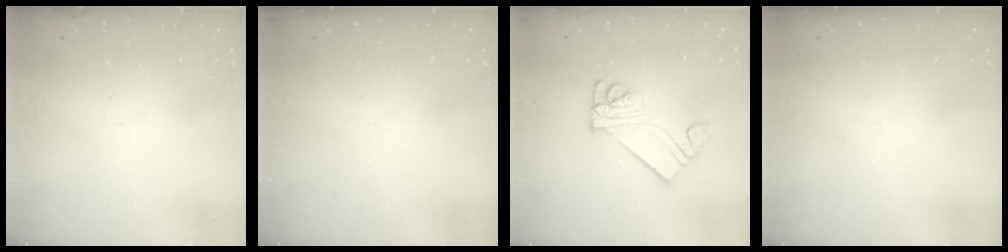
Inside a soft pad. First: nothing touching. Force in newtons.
{"total": 0.0}
{"total": 9.3, "press": 9.3, "slide": 0.9}
{"total": 0.0}